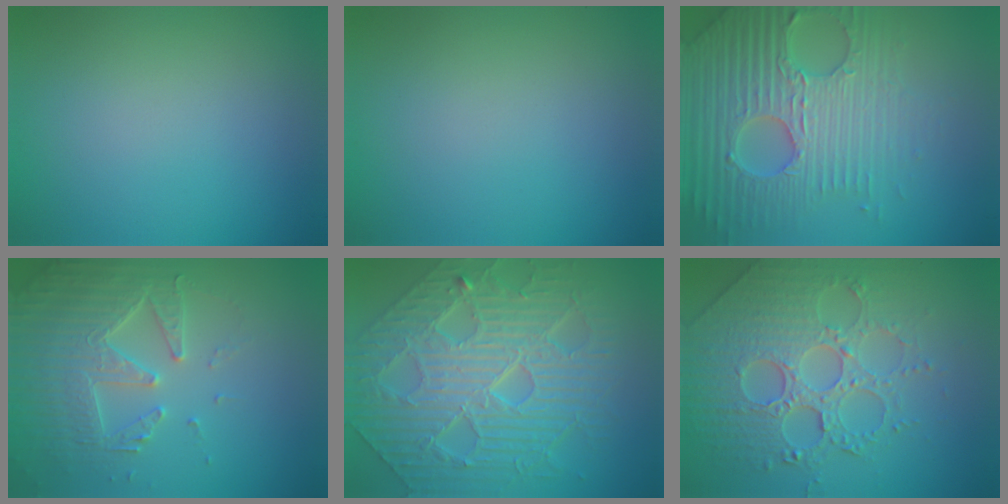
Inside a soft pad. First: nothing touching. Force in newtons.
{"total": 0.0}
{"total": 7.3, "press": 7.1, "slide": 1.7}
{"total": 4.7, "press": 4.5, "slide": 1.2}
{"total": 10.4, "press": 7.7, "slide": 6.9}
{"total": 8.1, "press": 6.0, "slide": 5.4}